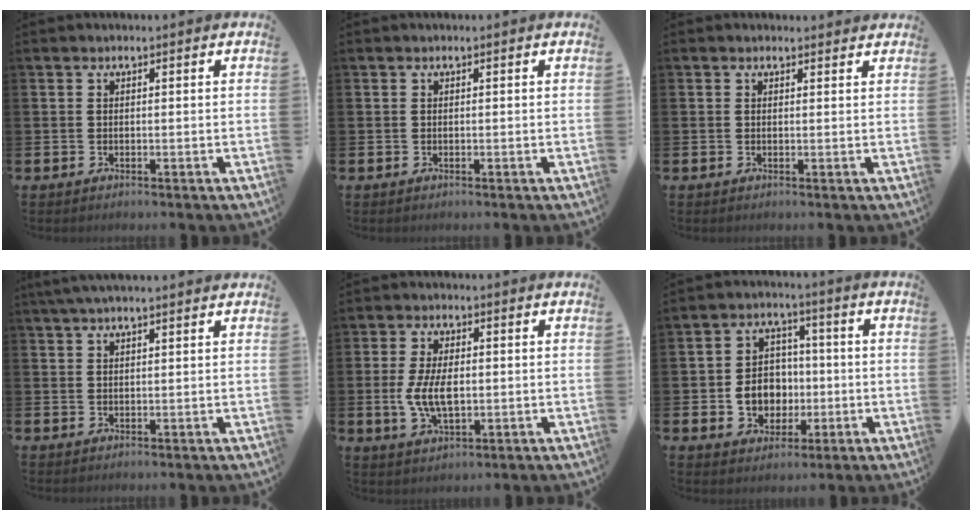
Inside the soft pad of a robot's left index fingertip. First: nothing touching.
{"total": 0.0}
{"total": 0.8, "force": [0.7, 0.2, 0.1], "torque": [0.007, -0.001, 0.011]}
{"total": 2.9, "force": [2.5, 0.2, 1.4], "torque": [-0.029, -0.002, 0.045]}
{"total": 6.1, "force": [-0.1, 3.1, 5.3], "torque": [-0.099, 0.000, -0.008]}
{"total": 6.6, "force": [-1.0, 5.8, 3.0], "torque": [-0.051, 0.012, -0.022]}